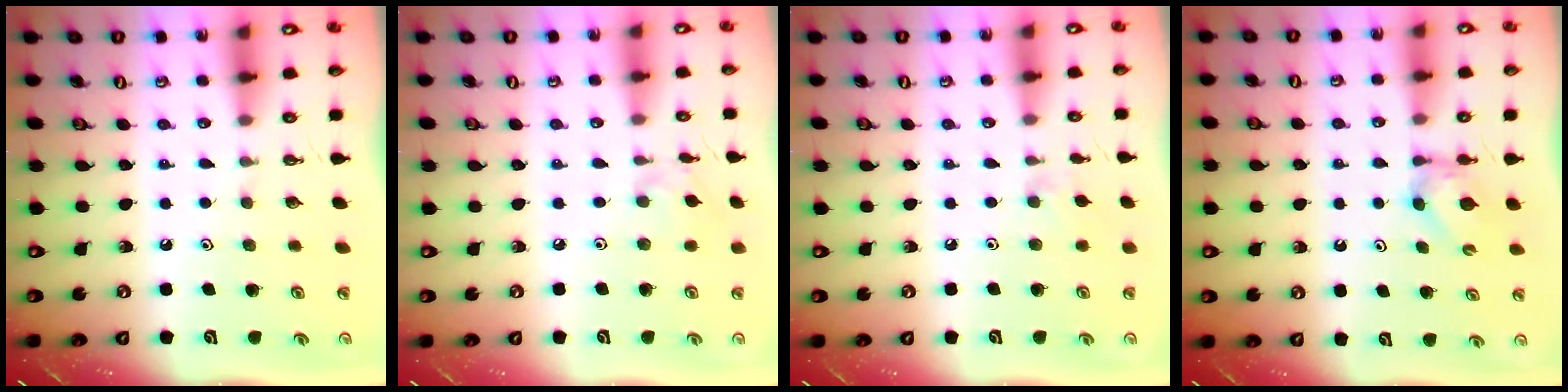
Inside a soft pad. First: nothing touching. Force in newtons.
{"total": 3.2, "press": 3.2, "slide": 0.2}
{"total": 3.9, "press": 3.9, "slide": 0.7}
{"total": 4.5, "press": 4.4, "slide": 0.7}